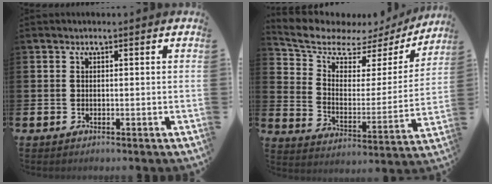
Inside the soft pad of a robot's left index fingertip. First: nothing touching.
{"total": 7.7, "force": [6.5, 3.6, 2.1], "torque": [-0.088, -0.042, 0.110]}